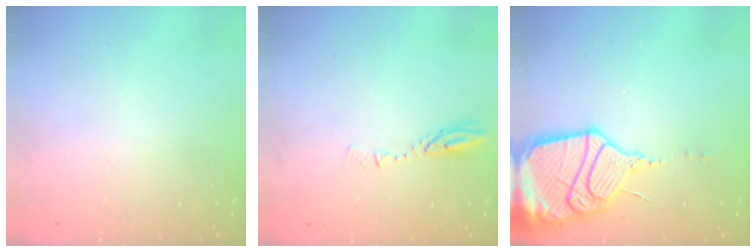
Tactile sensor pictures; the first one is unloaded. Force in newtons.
{"total": 3.8, "press": 3.8, "slide": 0.4}
{"total": 19.2, "press": 18.4, "slide": 5.2}